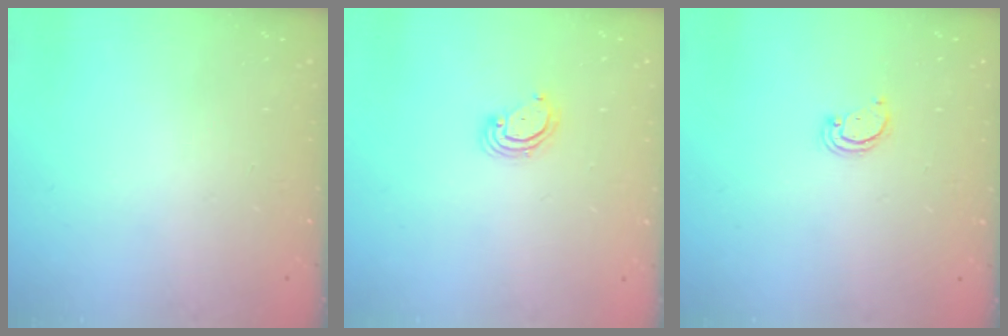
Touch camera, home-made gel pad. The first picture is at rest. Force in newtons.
{"total": 3.0, "press": 2.9, "slide": 0.3}
{"total": 2.1, "press": 2.1, "slide": 0.2}